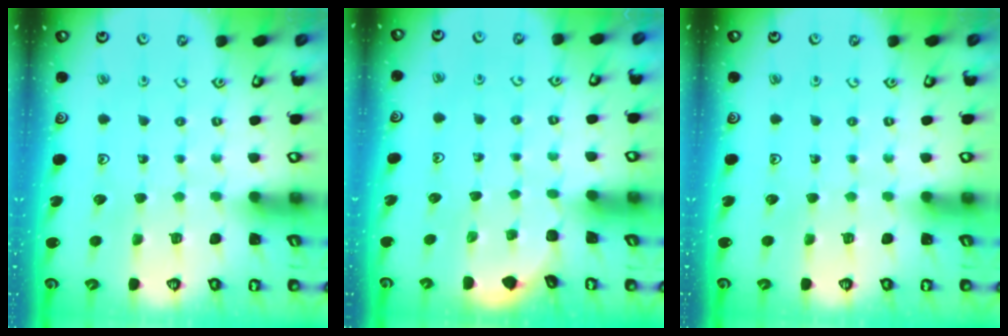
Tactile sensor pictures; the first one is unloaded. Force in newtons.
{"total": 0.9, "press": 0.9, "slide": 0.1}
{"total": 0.0}